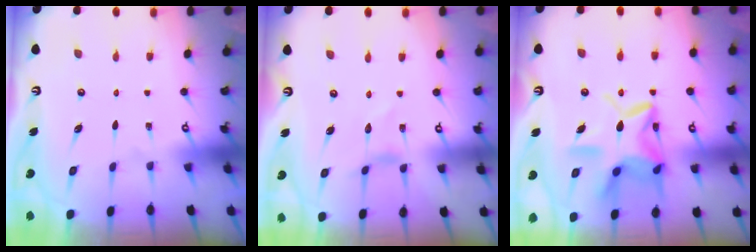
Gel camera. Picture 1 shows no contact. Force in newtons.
{"total": 0.5, "press": 0.5, "slide": 0.1}
{"total": 15.1, "press": 15.0, "slide": 1.5}